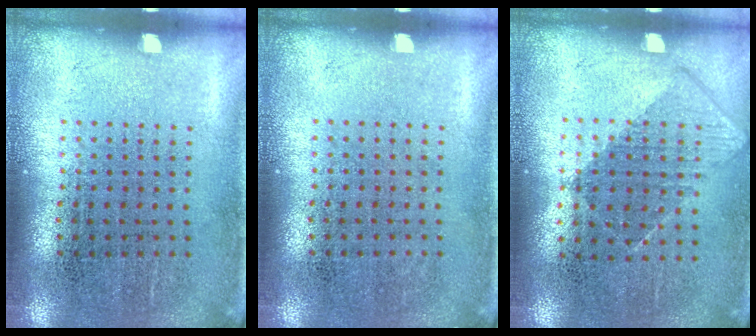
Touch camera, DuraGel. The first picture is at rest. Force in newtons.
{"total": 0.0}
{"total": 0.9, "press": 0.7, "slide": 0.4}